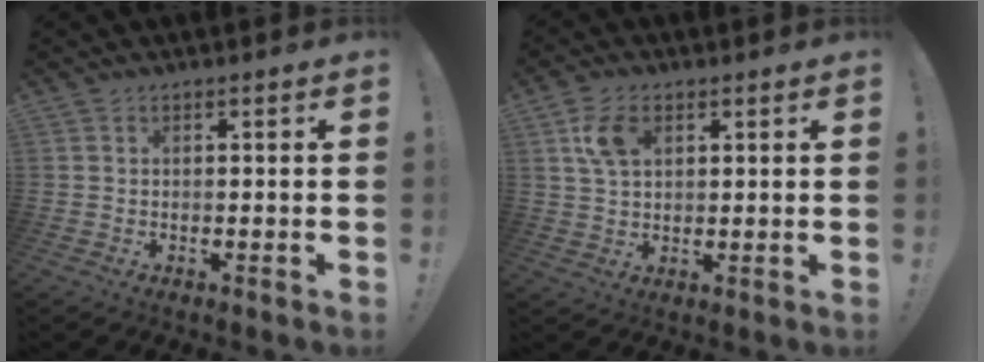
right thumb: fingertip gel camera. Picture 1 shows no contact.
{"total": 7.6, "force": [2.9, 4.6, 5.4], "torque": [-0.106, 0.000, 0.055]}